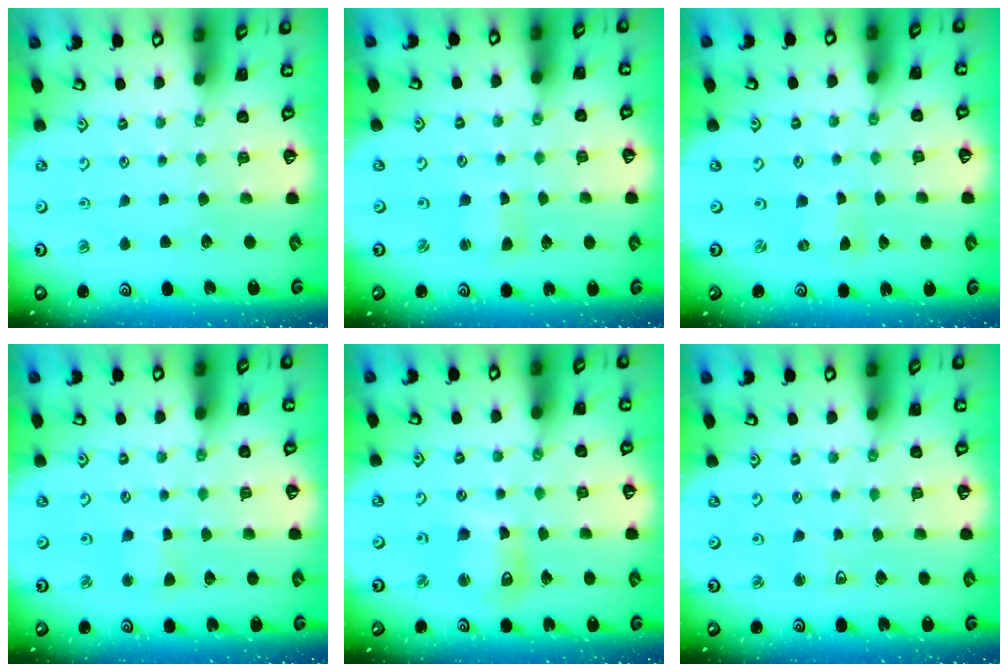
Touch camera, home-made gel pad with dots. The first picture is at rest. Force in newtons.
{"total": 1.2, "press": 1.1, "slide": 0.3}
{"total": 0.0}
{"total": 3.1, "press": 3.1, "slide": 0.3}
{"total": 8.9, "press": 8.8, "slide": 1.7}
{"total": 2.9, "press": 2.9, "slide": 0.6}